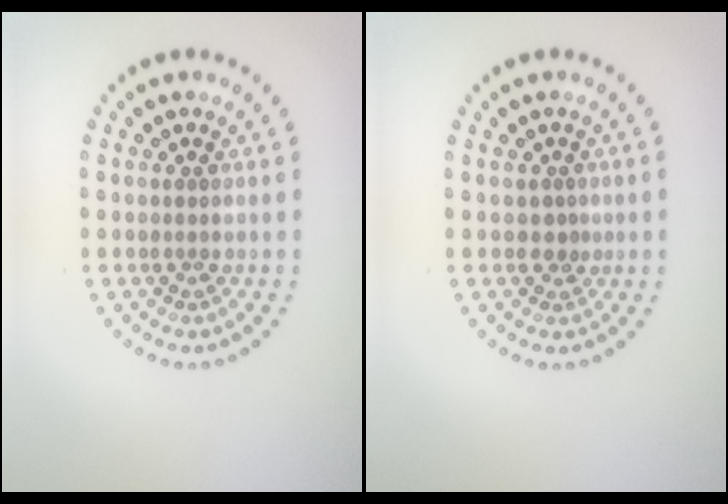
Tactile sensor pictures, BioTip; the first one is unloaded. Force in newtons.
{"total": 1.1, "press": 0.9, "slide": 0.7}